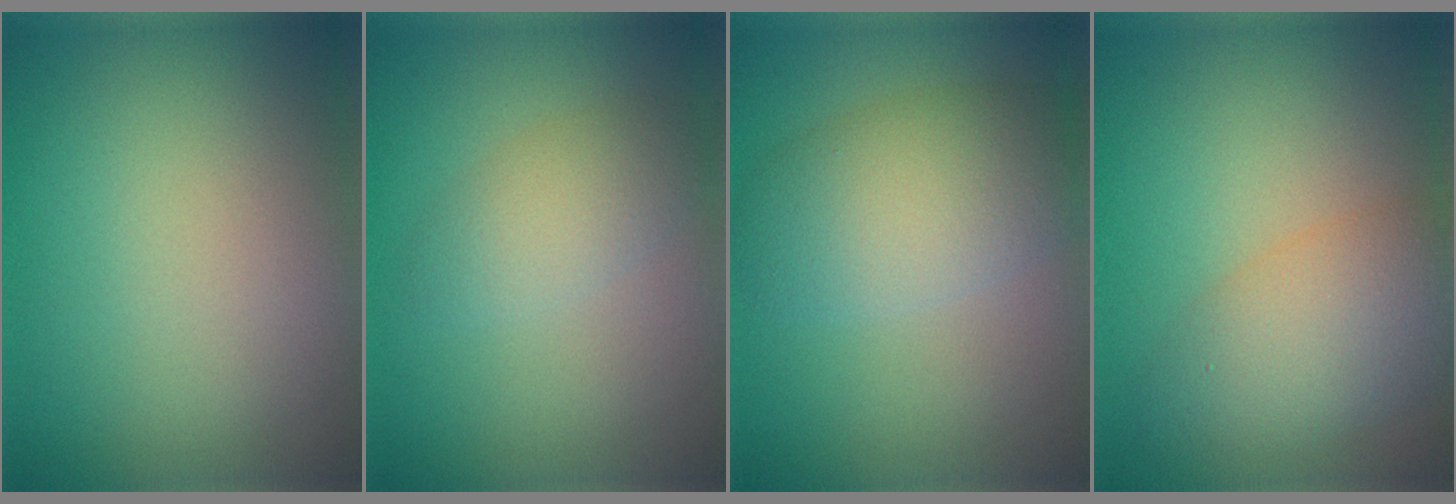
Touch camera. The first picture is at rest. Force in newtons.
{"total": 2.6, "press": 2.6, "slide": 0.1}
{"total": 5.7, "press": 5.7, "slide": 0.3}
{"total": 5.1, "press": 5.1, "slide": 0.2}